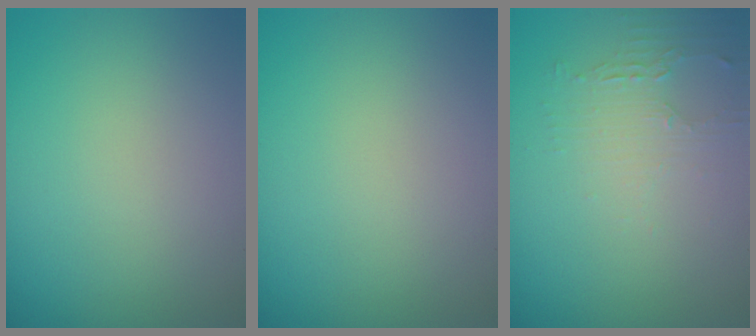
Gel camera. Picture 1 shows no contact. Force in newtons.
{"total": 0.0}
{"total": 1.8, "press": 1.8, "slide": 0.4}